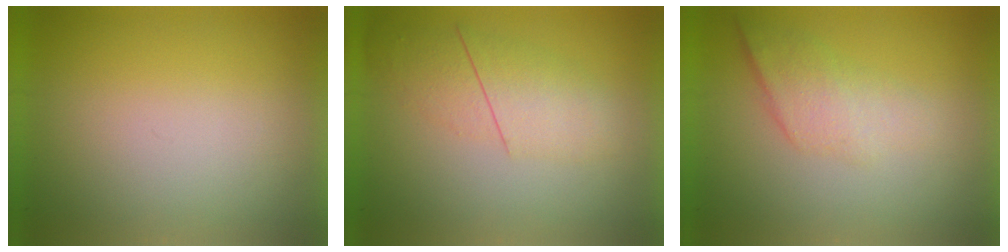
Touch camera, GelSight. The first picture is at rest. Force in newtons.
{"total": 2.4}
{"total": 2.2}